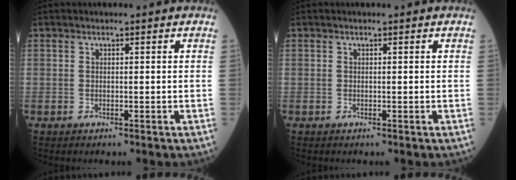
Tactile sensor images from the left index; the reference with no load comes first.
{"total": 0.0}